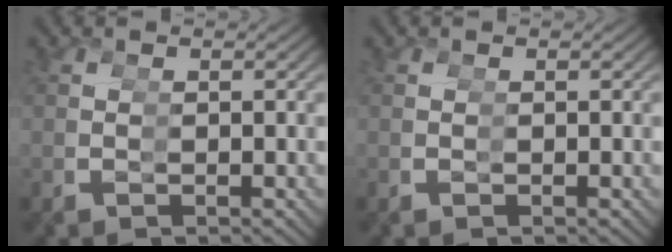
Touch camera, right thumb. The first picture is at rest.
{"total": 0.0}